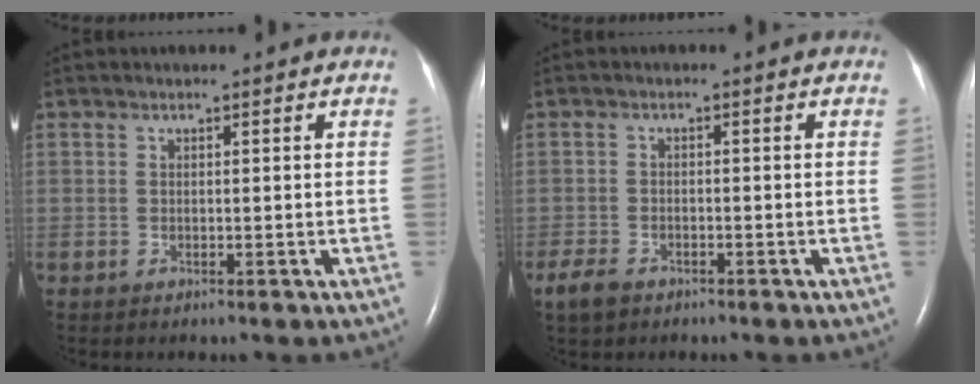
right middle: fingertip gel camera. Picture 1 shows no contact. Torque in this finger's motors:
{"motor_torque": [0.52, -0.42, 0.01, 0.04]}